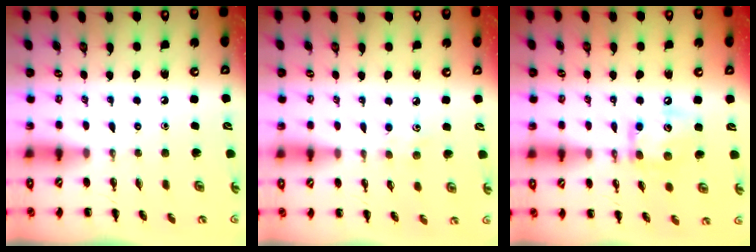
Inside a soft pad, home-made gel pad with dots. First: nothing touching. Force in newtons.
{"total": 2.9, "press": 2.9, "slide": 0.6}
{"total": 11.1, "press": 11.1, "slide": 0.8}